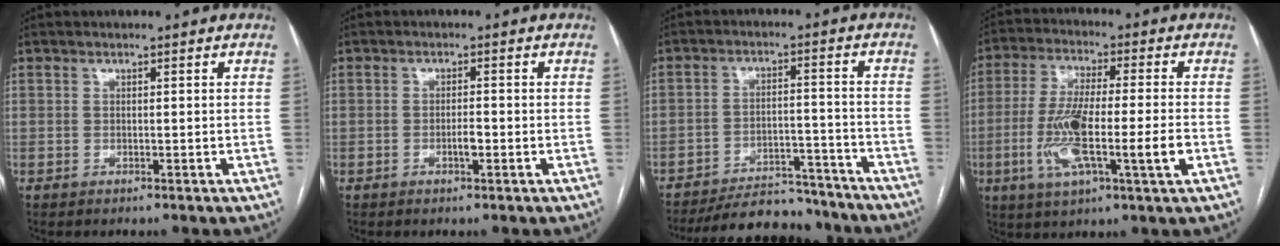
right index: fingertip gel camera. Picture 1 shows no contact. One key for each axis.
{"total": 1.9, "fx": -0.7, "fy": 0.4, "fz": 1.7, "tx": -0.031, "ty": 0.001, "tz": -0.011}
{"total": 14.3, "fx": -13.3, "fy": 3.9, "fz": 3.6, "tx": -0.050, "ty": 0.011, "tz": -0.188}
{"total": 13.0, "fx": -3.2, "fy": 1.2, "fz": 12.6, "tx": -0.242, "ty": -0.007, "tz": -0.058}